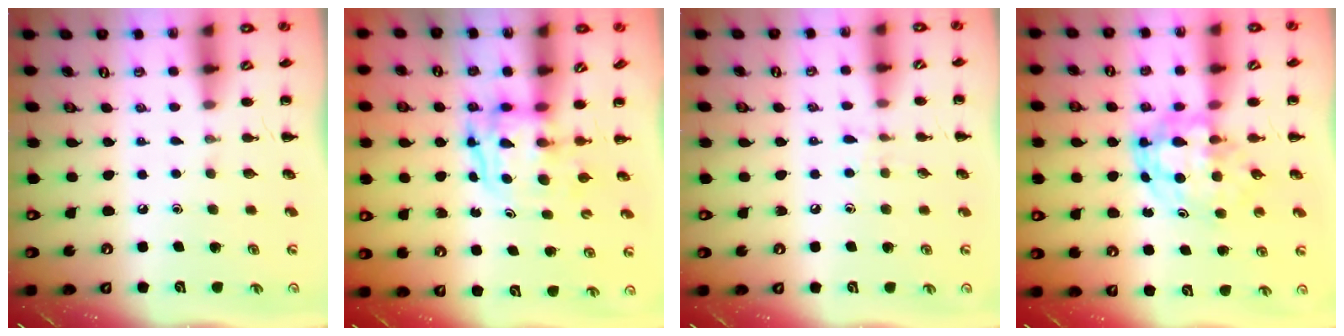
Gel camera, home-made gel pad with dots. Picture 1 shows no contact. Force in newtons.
{"total": 4.0, "press": 3.9, "slide": 0.4}
{"total": 5.7, "press": 5.3, "slide": 2.2}
{"total": 5.7, "press": 5.6, "slide": 1.3}